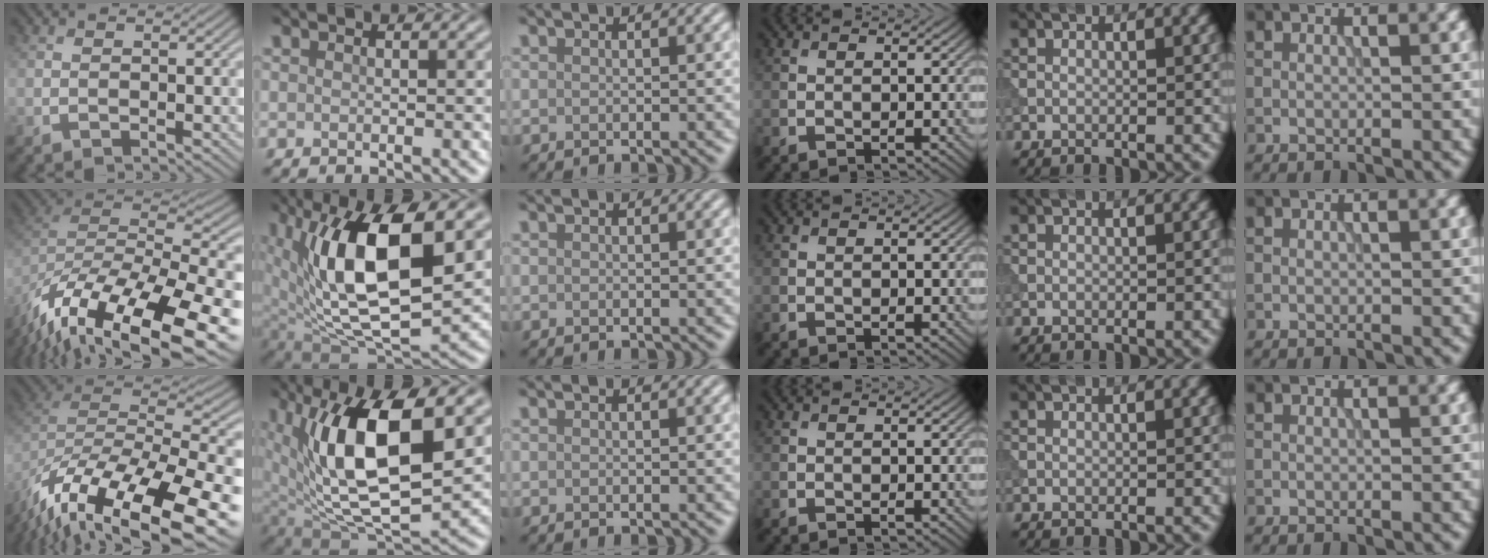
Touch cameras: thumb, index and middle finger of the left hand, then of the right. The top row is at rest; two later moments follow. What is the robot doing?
{"motion": "extract", "object": "tissue"}